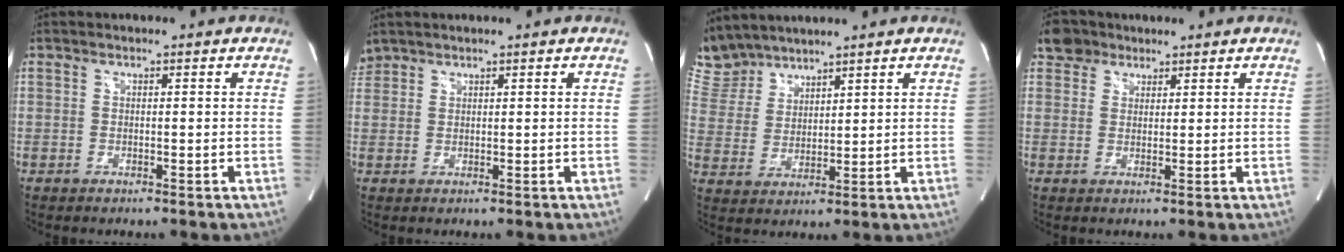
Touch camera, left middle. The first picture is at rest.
{"total": 2.0, "force": [1.9, 0.6, -0.1], "torque": [-0.005, 0.016, 0.041]}
{"total": 7.4, "force": [7.2, 1.9, 0.2], "torque": [-0.017, 0.013, 0.161]}
{"total": 3.7, "force": [2.6, 2.6, 0.4], "torque": [-0.009, 0.015, 0.044]}